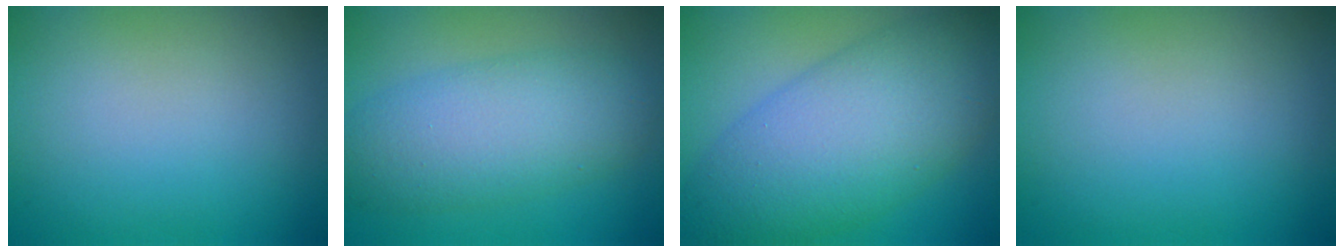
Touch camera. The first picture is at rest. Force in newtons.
{"total": 7.0, "press": 7.0, "slide": 0.3}
{"total": 10.3, "press": 10.3, "slide": 0.1}
{"total": 0.0}